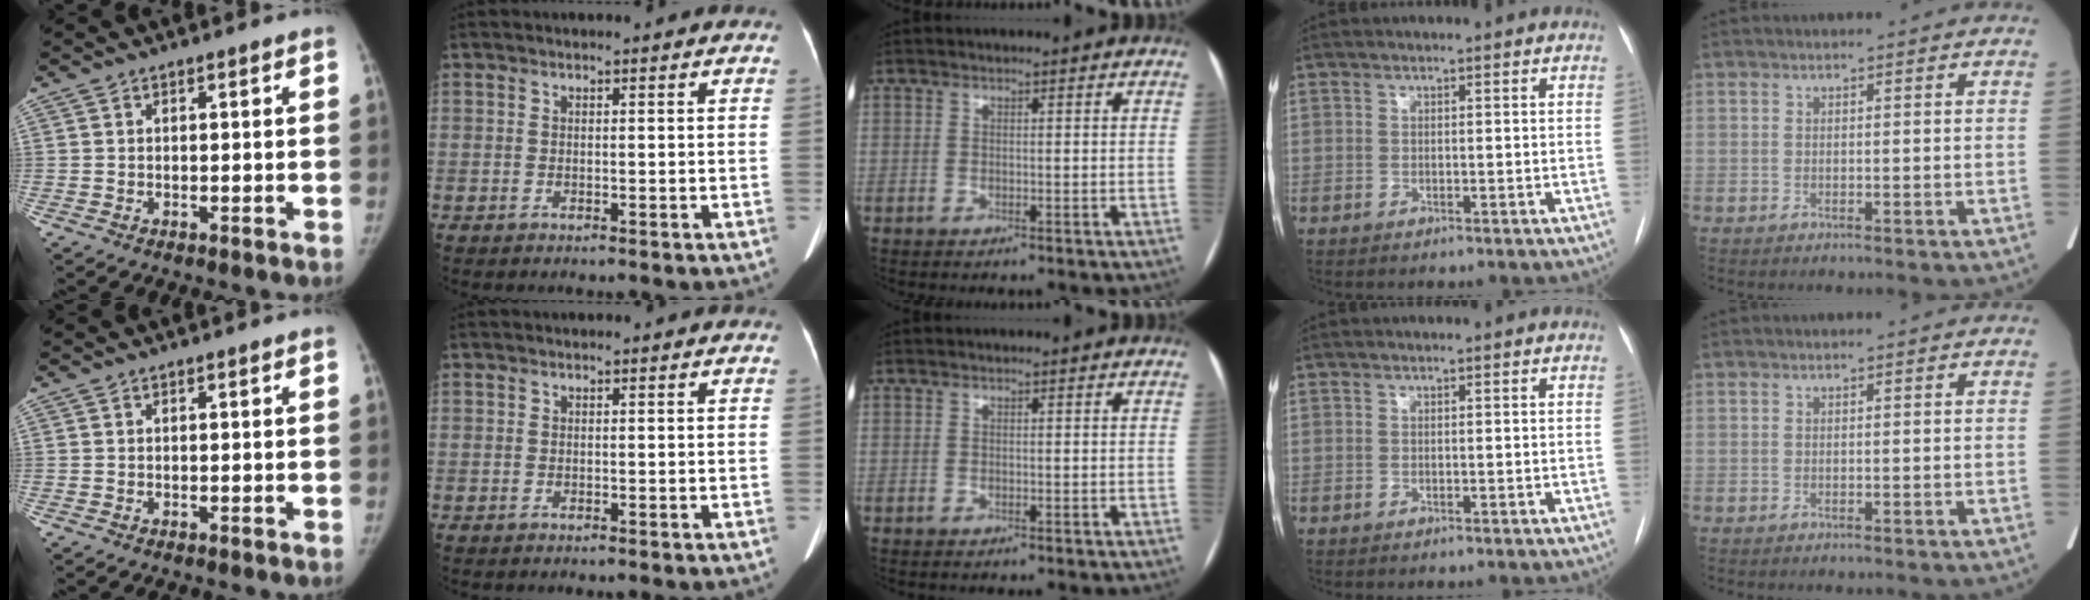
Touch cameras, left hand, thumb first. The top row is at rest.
{}